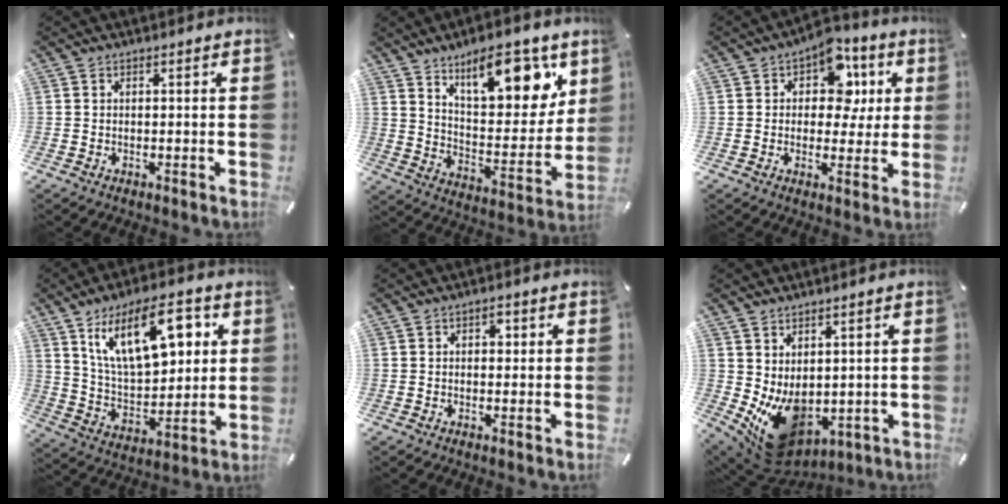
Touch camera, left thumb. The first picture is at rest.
{"total": 17.0, "force": [11.6, 7.1, 10.1], "torque": [-0.117, -0.080, 0.192]}
{"total": 11.2, "force": [3.8, 8.2, 6.5], "torque": [-0.083, -0.017, 0.066]}
{"total": 19.9, "force": [9.5, 10.0, 14.3], "torque": [-0.258, -0.020, 0.159]}
{"total": 1.9, "force": [0.4, 1.2, 1.3], "torque": [-0.013, 0.001, 0.002]}
{"total": 11.8, "force": [-2.1, 8.8, 7.6], "torque": [-0.121, -0.013, -0.024]}